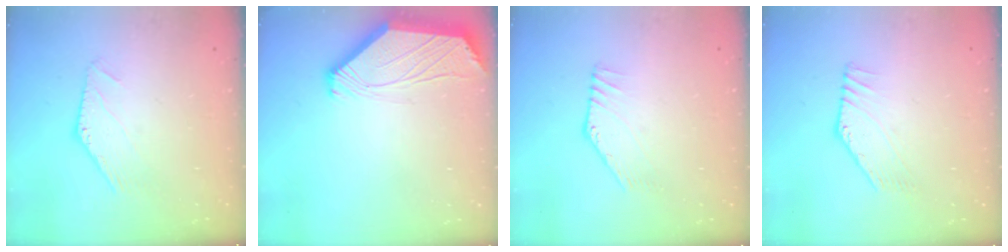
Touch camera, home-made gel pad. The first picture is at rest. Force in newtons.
{"total": 2.6, "press": 2.5, "slide": 0.6}
{"total": 3.7, "press": 3.7, "slide": 0.2}
{"total": 2.8, "press": 2.8, "slide": 0.2}